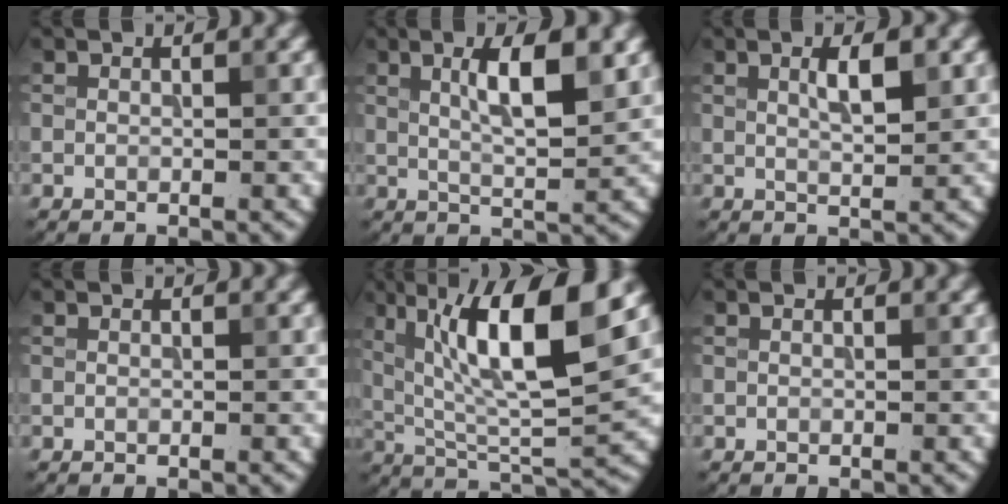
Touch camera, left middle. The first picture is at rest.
{"total": 4.8, "force": [1.7, 1.0, 4.4], "torque": [-0.071, -0.001, 0.036]}
{"total": 2.2, "force": [0.8, 0.4, 2.0], "torque": [-0.030, 0.004, 0.019]}
{"total": 0.0}
{"total": 10.8, "force": [4.1, 2.5, 9.6], "torque": [-0.165, 0.000, 0.085]}
{"total": 0.0}